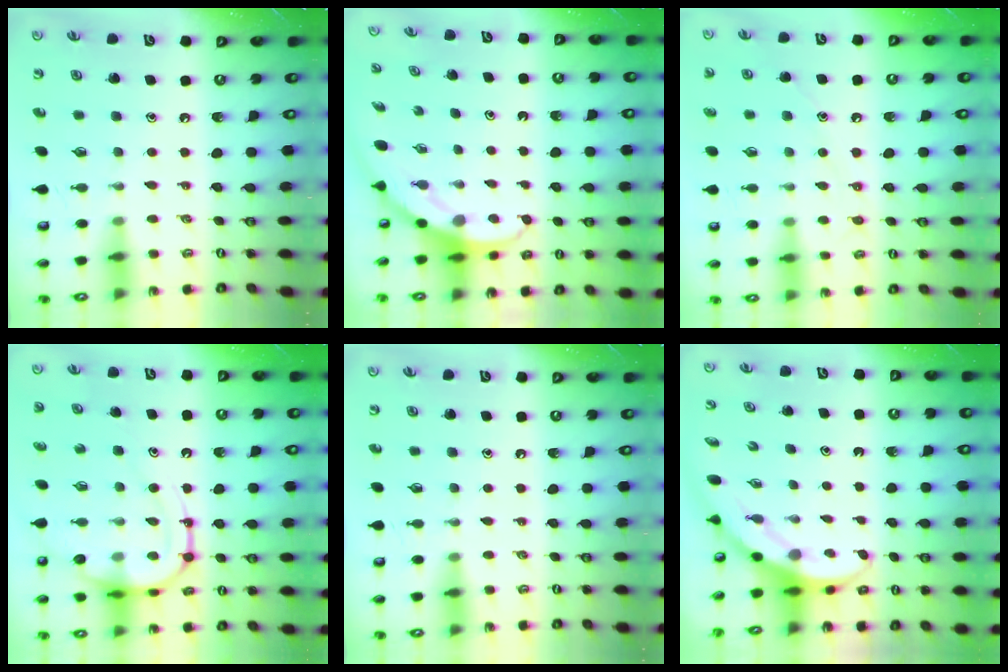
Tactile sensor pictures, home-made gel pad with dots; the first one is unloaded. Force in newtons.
{"total": 4.0, "press": 4.0, "slide": 0.4}
{"total": 9.0, "press": 9.0, "slide": 0.6}
{"total": 13.3, "press": 13.3, "slide": 1.2}
{"total": 0.0}
{"total": 4.0, "press": 3.9, "slide": 0.6}